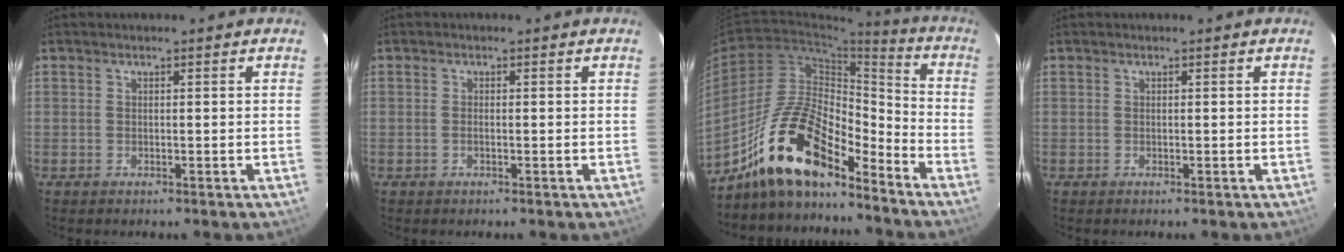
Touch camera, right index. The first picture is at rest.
{"total": 0.8, "force": [-0.3, 0.3, 0.7], "torque": [-0.016, 0.001, -0.006]}
{"total": 17.5, "force": [-13.4, 5.7, 9.8], "torque": [-0.185, 0.012, -0.249]}
{"total": 0.0}